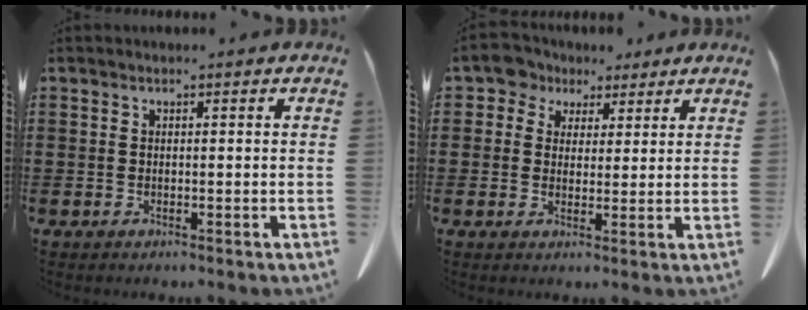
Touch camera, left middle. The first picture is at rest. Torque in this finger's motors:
{"motor_torque": [0.03, 0.00, 0.03, 0.00]}